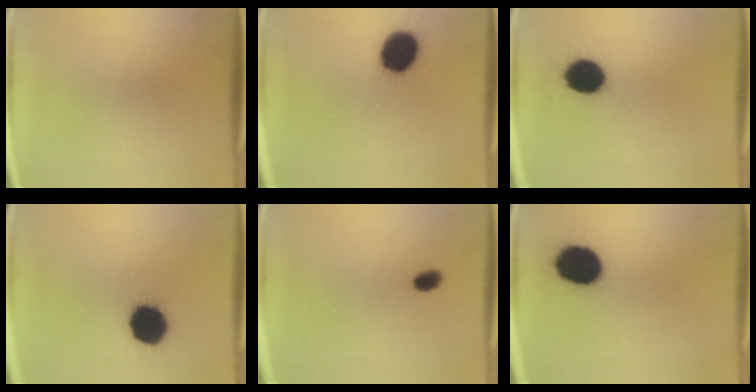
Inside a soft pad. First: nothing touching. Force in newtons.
{"total": 13.8}
{"total": 9.9}
{"total": 13.7}
{"total": 2.5}
{"total": 14.8}